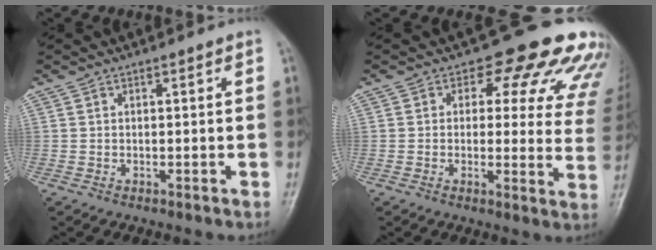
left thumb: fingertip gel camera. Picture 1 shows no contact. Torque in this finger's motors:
{"motor_torque": [0.47, 0.70, 0.19, -0.02, 0.01]}